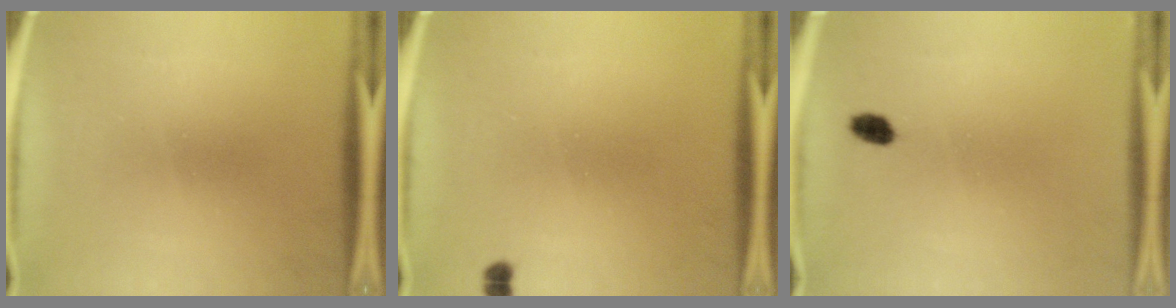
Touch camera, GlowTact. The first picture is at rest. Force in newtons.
{"total": 0.8}
{"total": 2.1}